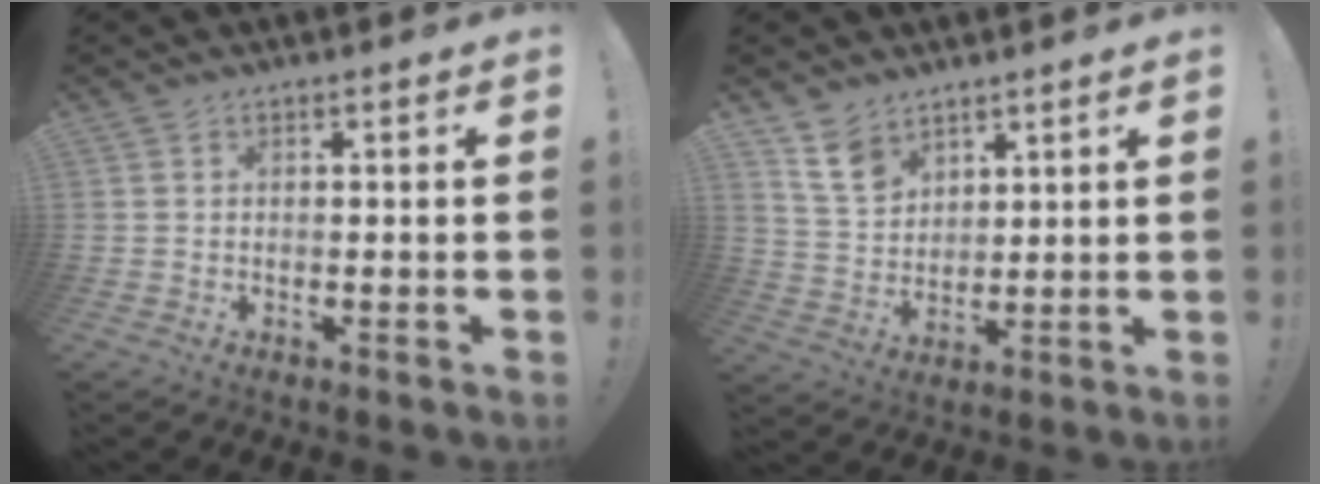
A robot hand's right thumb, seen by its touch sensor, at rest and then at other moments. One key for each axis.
{"total": 10.0, "fx": 6.9, "fy": 6.4, "fz": 3.4, "tx": -0.058, "ty": -0.039, "tz": 0.137}